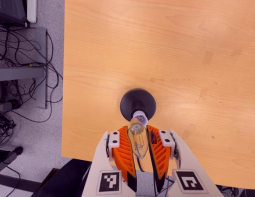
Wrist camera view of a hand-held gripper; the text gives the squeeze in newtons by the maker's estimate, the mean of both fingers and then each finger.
{"total": 20.9, "left": 23.5, "right": 18.3}